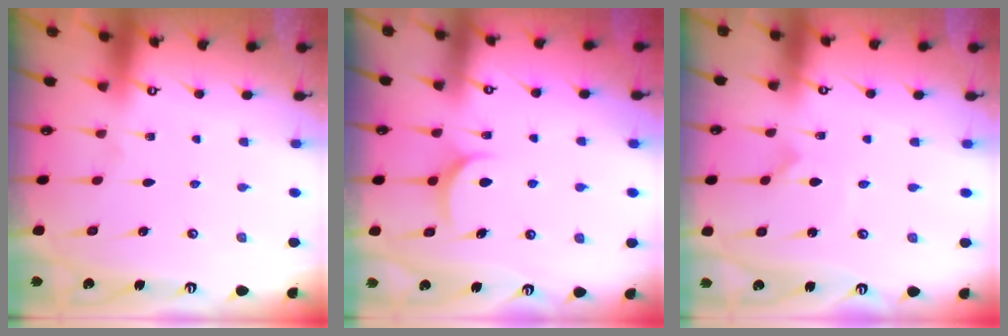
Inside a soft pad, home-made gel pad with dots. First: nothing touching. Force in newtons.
{"total": 6.5, "press": 6.5, "slide": 0.2}
{"total": 0.0}